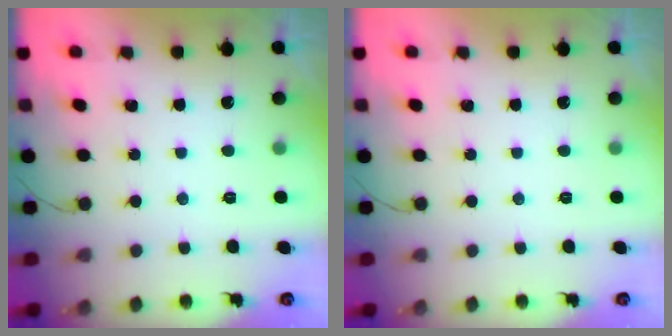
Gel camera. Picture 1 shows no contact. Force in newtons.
{"total": 0.0}